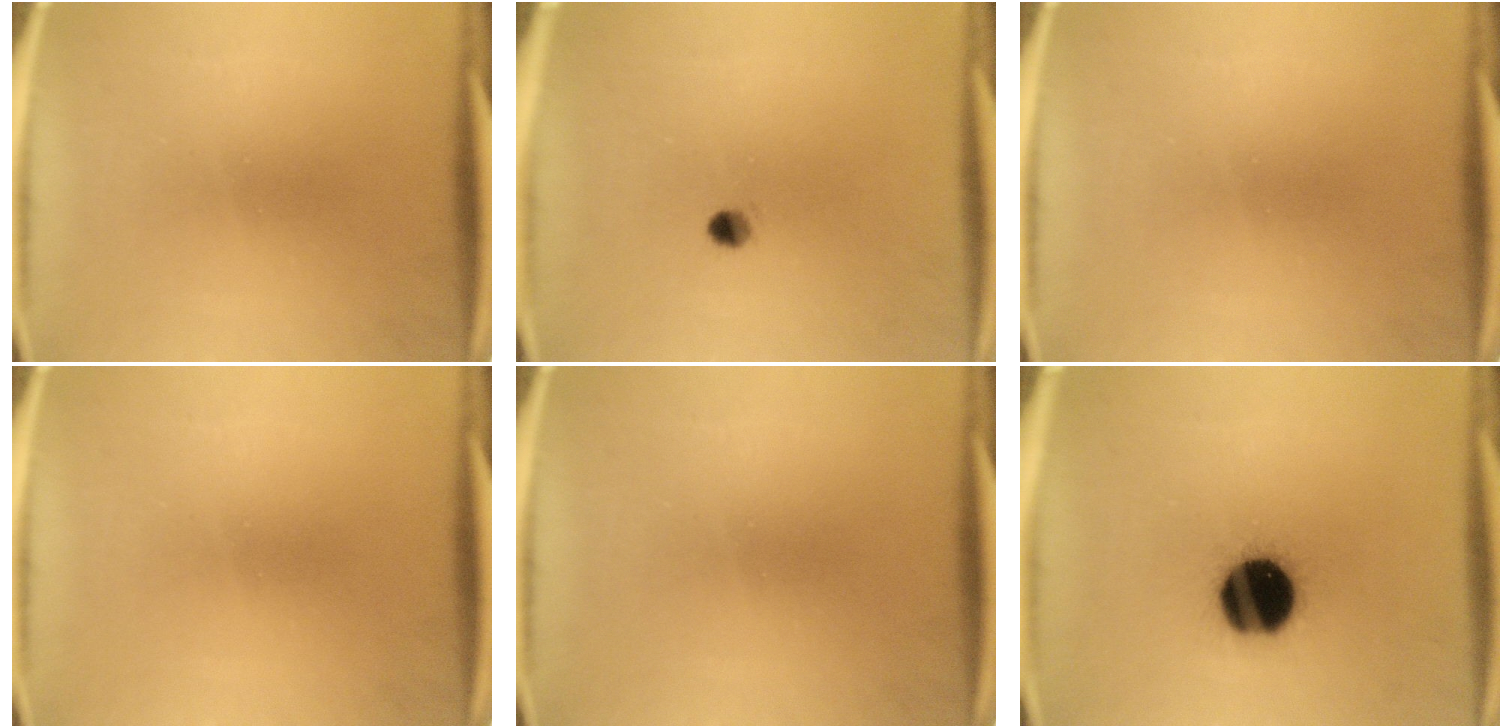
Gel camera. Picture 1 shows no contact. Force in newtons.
{"total": 2.0}
{"total": 0.0}
{"total": 0.0}
{"total": 0.0}
{"total": 19.3}